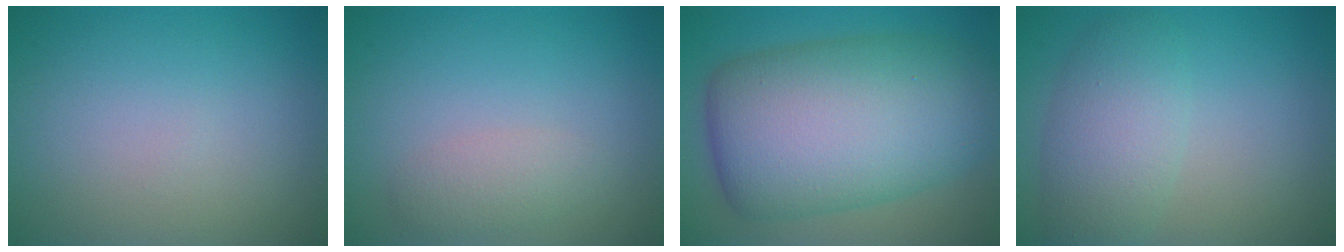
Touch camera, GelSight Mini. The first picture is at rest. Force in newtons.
{"total": 1.7, "press": 1.7, "slide": 0.1}
{"total": 13.8, "press": 13.8, "slide": 0.2}
{"total": 4.5, "press": 4.5, "slide": 0.1}